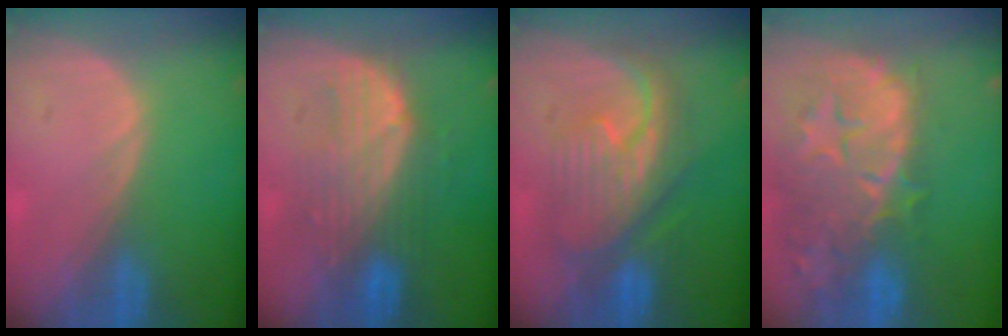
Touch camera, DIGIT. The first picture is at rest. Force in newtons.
{"total": 7.8, "press": 7.7, "slide": 1.4}
{"total": 9.1, "press": 9.0, "slide": 0.6}
{"total": 14.7, "press": 11.8, "slide": 8.8}